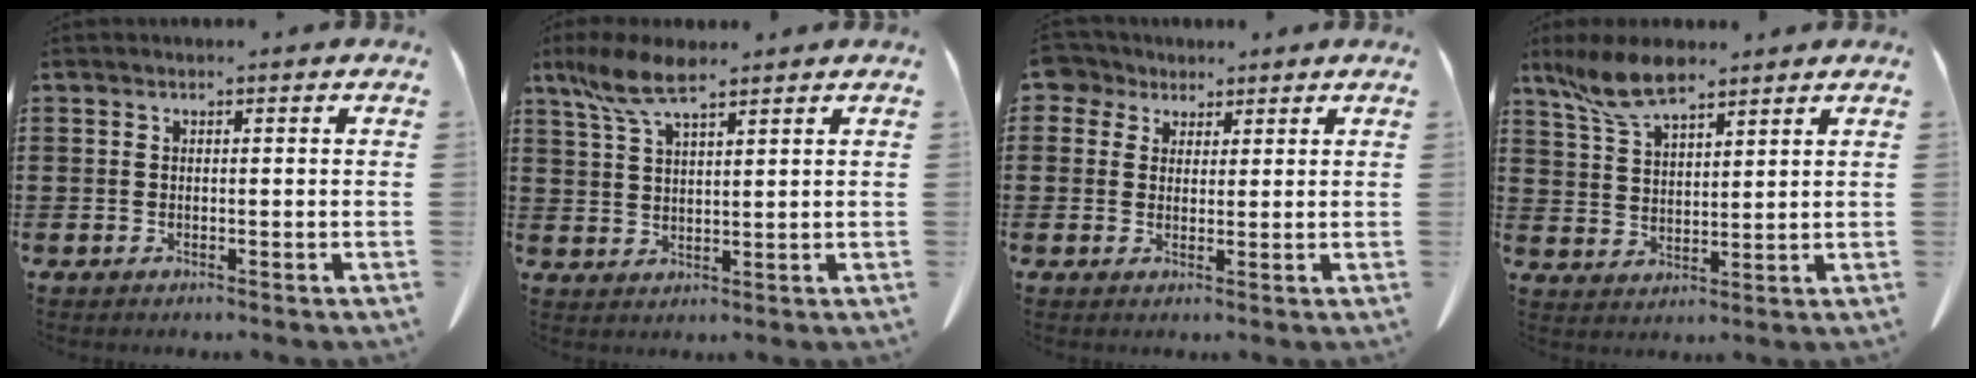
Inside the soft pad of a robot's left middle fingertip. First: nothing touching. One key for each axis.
{"total": 6.6, "fx": 4.5, "fy": 1.5, "fz": 4.6, "tx": -0.107, "ty": -0.008, "tz": 0.081}
{"total": 3.8, "fx": 2.7, "fy": 2.6, "fz": 0.9, "tx": -0.026, "ty": 0.008, "tz": 0.049}
{"total": 7.7, "fx": 5.9, "fy": 2.3, "fz": 4.4, "tx": -0.110, "ty": -0.008, "tz": 0.110}